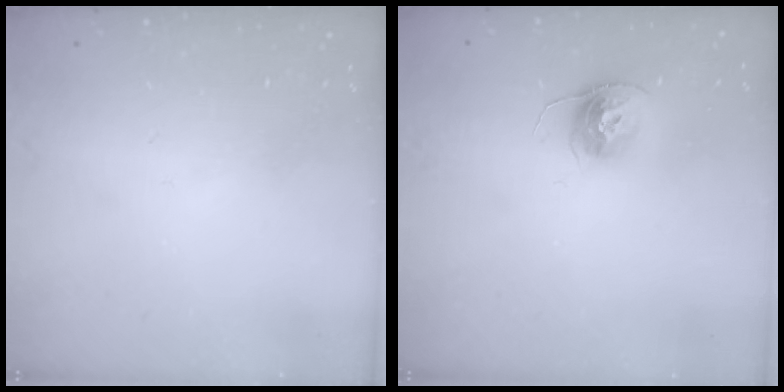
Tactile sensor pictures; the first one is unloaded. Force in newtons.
{"total": 11.4, "press": 11.4, "slide": 1.0}